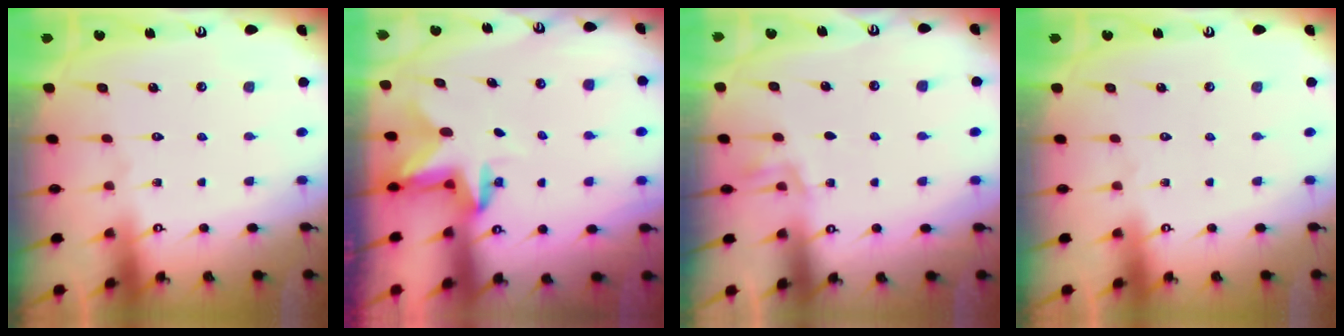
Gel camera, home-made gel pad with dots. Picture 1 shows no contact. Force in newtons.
{"total": 2.9, "press": 2.8, "slide": 0.5}
{"total": 2.5, "press": 1.7, "slide": 1.7}
{"total": 0.0}